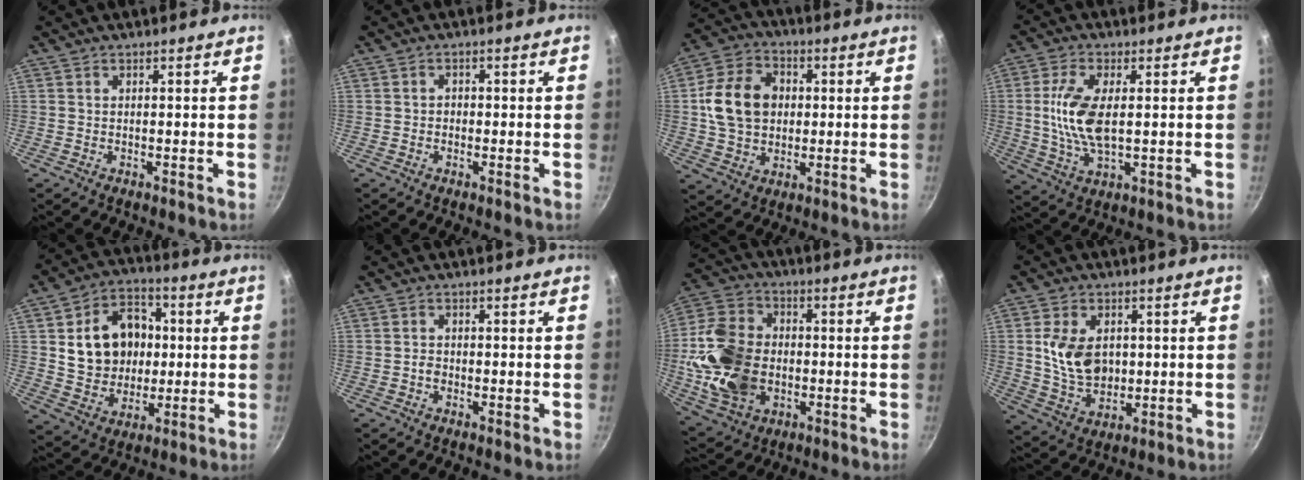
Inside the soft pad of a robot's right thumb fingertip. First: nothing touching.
{"total": 1.2, "force": [-0.4, 1.0, 0.5], "torque": [-0.005, 0.004, -0.009]}
{"total": 14.0, "force": [1.5, 10.9, 8.6], "torque": [-0.132, 0.012, 0.018]}
{"total": 10.4, "force": [0.8, 4.8, 9.2], "torque": [-0.188, -0.002, 0.015]}
{"total": 16.1, "force": [1.9, 12.9, 9.5], "torque": [-0.122, 0.016, 0.036]}
{"total": 1.4, "force": [-0.5, 1.0, 0.8], "torque": [-0.015, 0.005, -0.012]}
{"total": 19.0, "force": [-2.1, 14.0, 12.6], "torque": [-0.229, 0.021, -0.035]}
{"total": 11.2, "force": [1.3, 7.9, 7.8], "torque": [-0.123, -0.015, 0.030]}